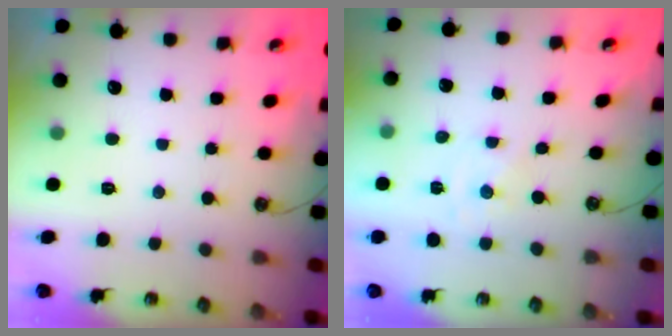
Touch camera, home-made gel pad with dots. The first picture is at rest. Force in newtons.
{"total": 0.0}